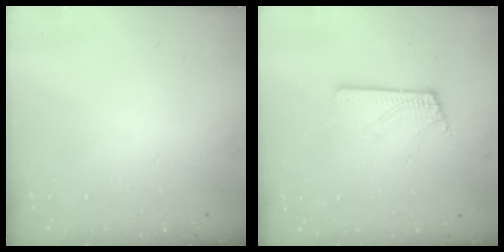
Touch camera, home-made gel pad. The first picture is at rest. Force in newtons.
{"total": 2.6, "press": 2.6, "slide": 0.3}